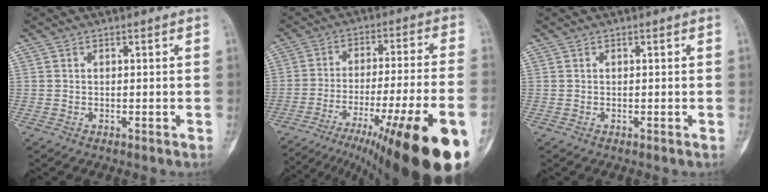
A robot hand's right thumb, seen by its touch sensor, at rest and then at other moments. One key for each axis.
{"total": 29.3, "fx": -16.7, "fy": 4.3, "fz": 23.7, "tx": -0.311, "ty": 0.029, "tz": -0.254}
{"total": 0.0}